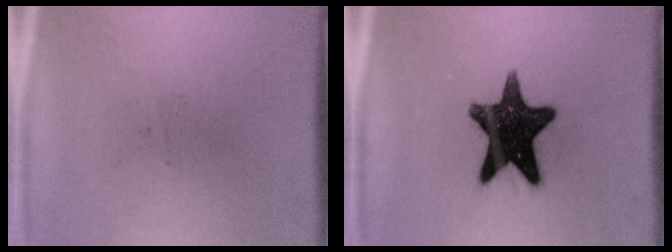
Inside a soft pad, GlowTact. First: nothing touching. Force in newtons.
{"total": 15.4}